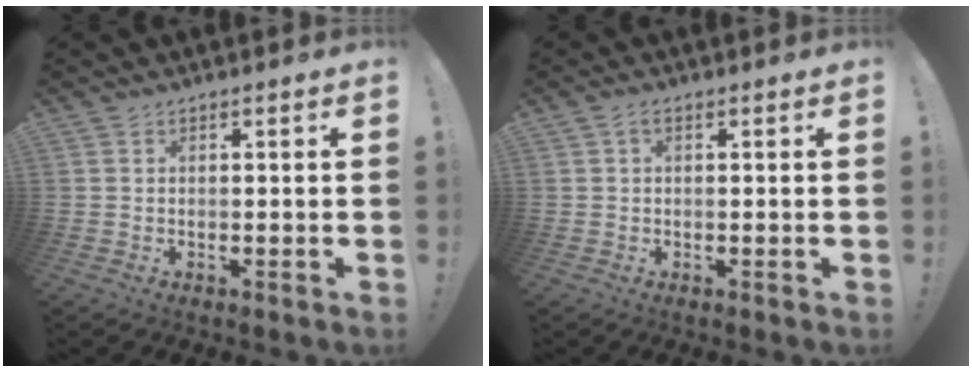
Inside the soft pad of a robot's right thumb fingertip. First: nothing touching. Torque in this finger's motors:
{"motor_torque": [-0.01, -0.07, -0.26, 0.25, 0.00]}